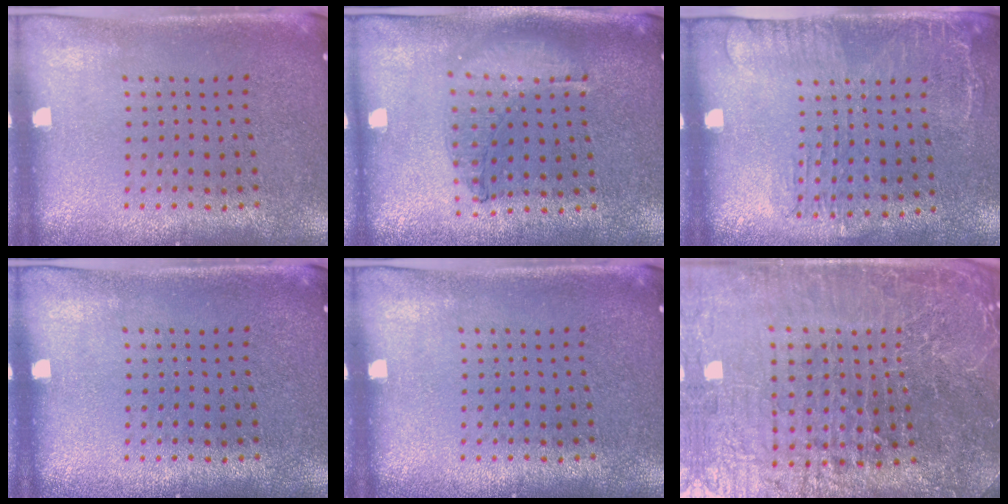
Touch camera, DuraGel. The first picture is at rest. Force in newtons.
{"total": 1.0, "press": 0.9, "slide": 0.3}
{"total": 1.6, "press": 1.2, "slide": 1.0}
{"total": 0.0}
{"total": 0.0}
{"total": 6.9, "press": 6.1, "slide": 3.2}